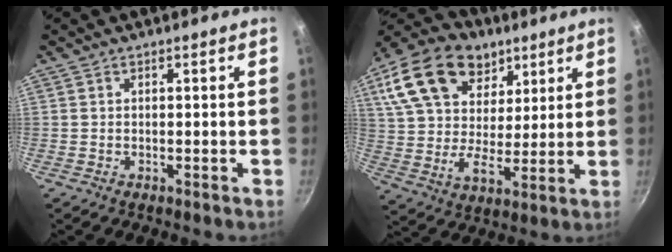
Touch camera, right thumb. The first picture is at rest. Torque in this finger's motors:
{"motor_torque": [0.12, 4.16, 1.38, 0.18, 0.21]}